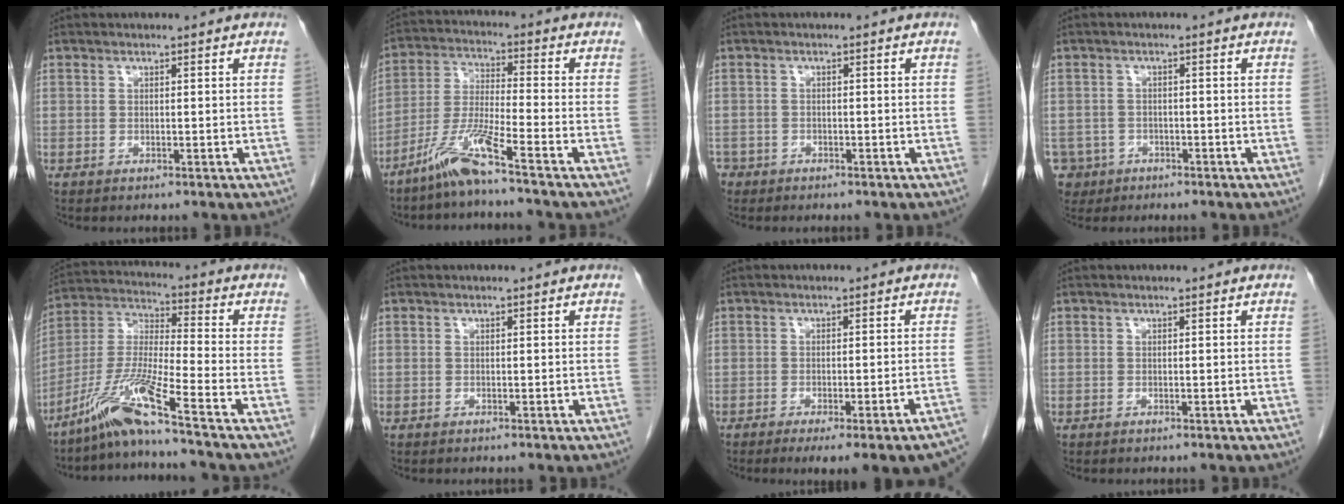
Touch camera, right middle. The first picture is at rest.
{"total": 8.2, "force": [-5.9, -0.9, 5.6], "torque": [-0.119, -0.022, -0.122]}
{"total": 2.7, "force": [-2.0, 1.8, 0.2], "torque": [-0.005, 0.002, -0.037]}
{"total": 5.4, "force": [-2.9, 4.5, 0.3], "torque": [-0.010, 0.005, -0.045]}
{"total": 10.3, "force": [-7.5, -1.6, 6.9], "torque": [-0.148, -0.015, -0.146]}
{"total": 0.0}
{"total": 13.7, "force": [-11.5, 0.8, 7.4], "torque": [-0.037, -0.002, -0.134]}
{"total": 0.0}